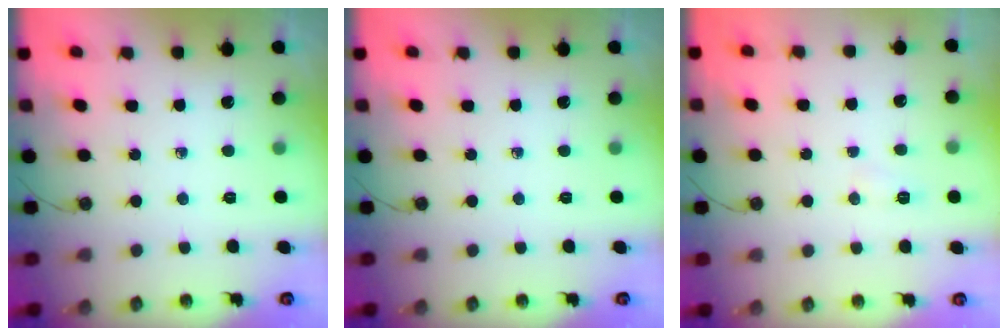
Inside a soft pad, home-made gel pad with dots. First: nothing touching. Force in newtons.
{"total": 0.0}
{"total": 4.4, "press": 4.4, "slide": 0.5}